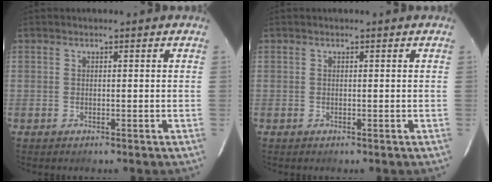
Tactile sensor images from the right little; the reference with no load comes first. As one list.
[{"total": 0.0}]